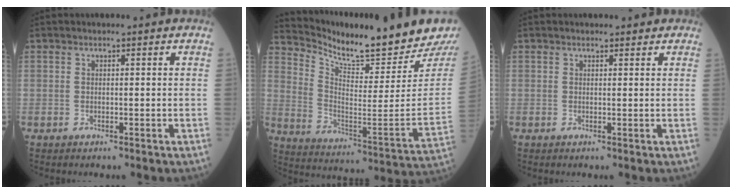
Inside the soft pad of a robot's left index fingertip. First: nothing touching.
{"total": 20.3, "force": [19.0, 0.8, 7.0], "torque": [-0.141, -0.112, 0.274]}
{"total": 1.5, "force": [1.2, 0.8, 0.5], "torque": [-0.006, 0.000, 0.007]}